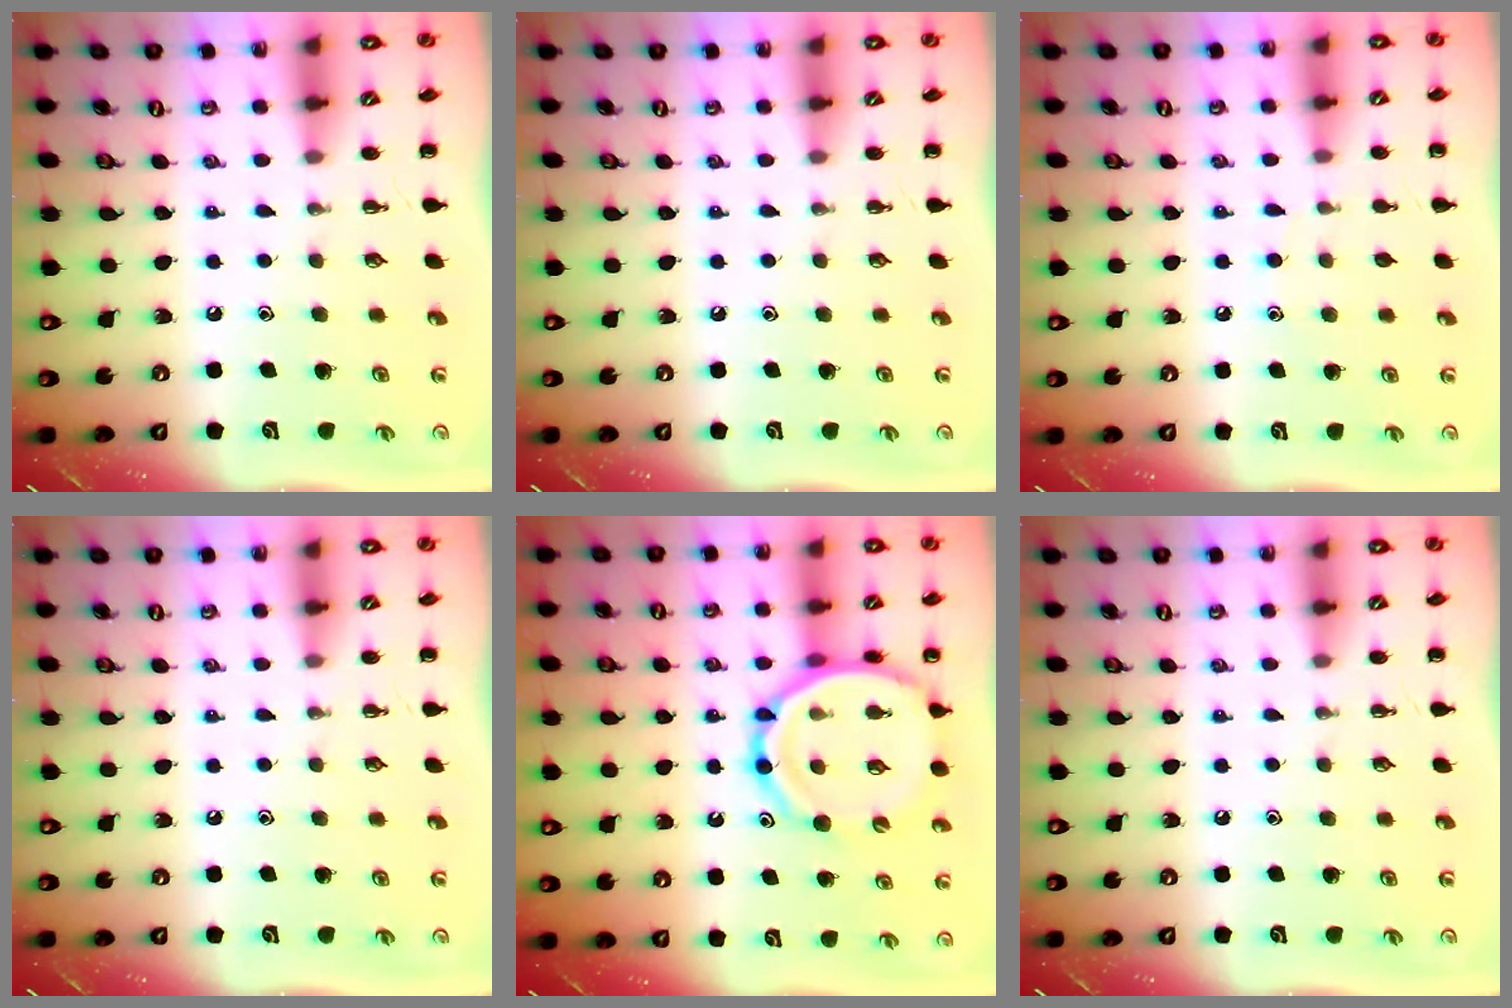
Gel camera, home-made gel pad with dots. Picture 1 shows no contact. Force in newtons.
{"total": 0.0}
{"total": 4.9, "press": 4.6, "slide": 1.7}
{"total": 0.0}
{"total": 17.0, "press": 16.6, "slide": 3.6}
{"total": 0.0}